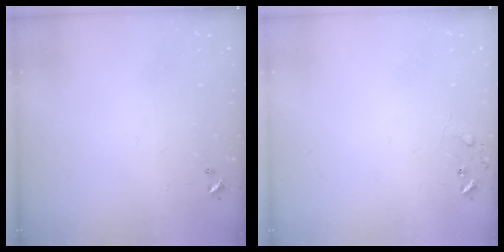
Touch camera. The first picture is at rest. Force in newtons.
{"total": 8.0, "press": 8.0, "slide": 0.4}